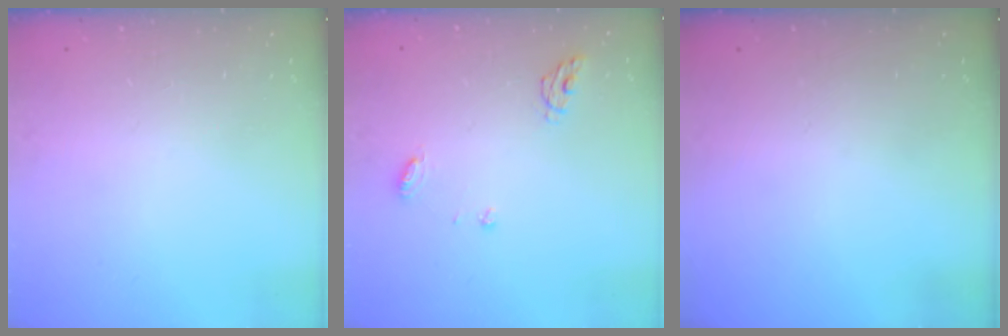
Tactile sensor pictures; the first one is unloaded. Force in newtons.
{"total": 6.0, "press": 6.0, "slide": 0.7}
{"total": 0.0}